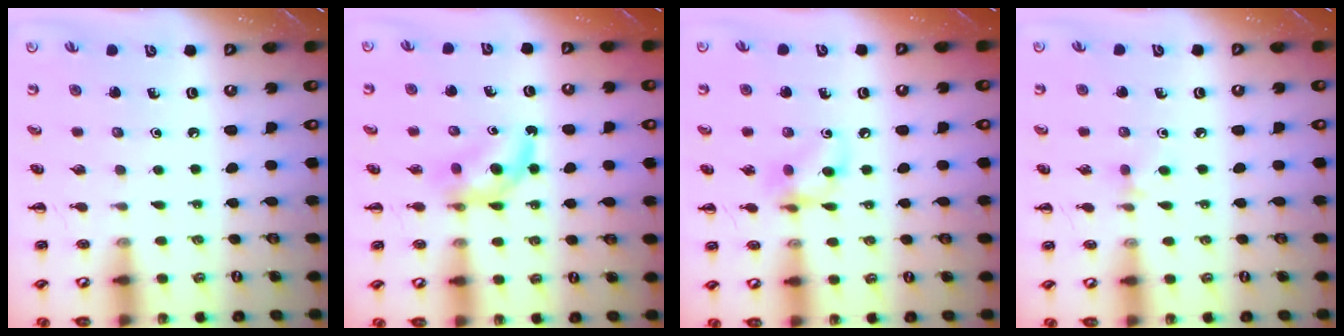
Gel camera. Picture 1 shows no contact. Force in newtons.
{"total": 4.7, "press": 4.5, "slide": 1.2}
{"total": 9.1, "press": 9.0, "slide": 1.3}
{"total": 4.0, "press": 3.7, "slide": 1.6}